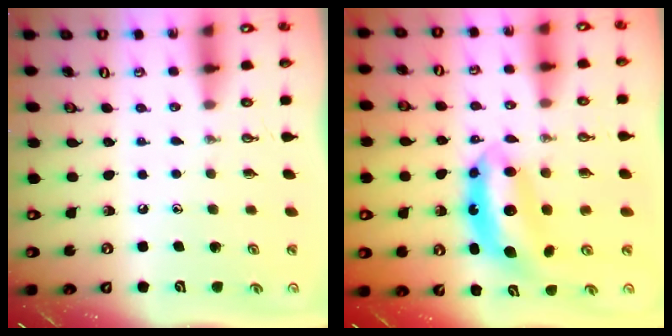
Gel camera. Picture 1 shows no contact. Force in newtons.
{"total": 7.9, "press": 7.8, "slide": 0.6}